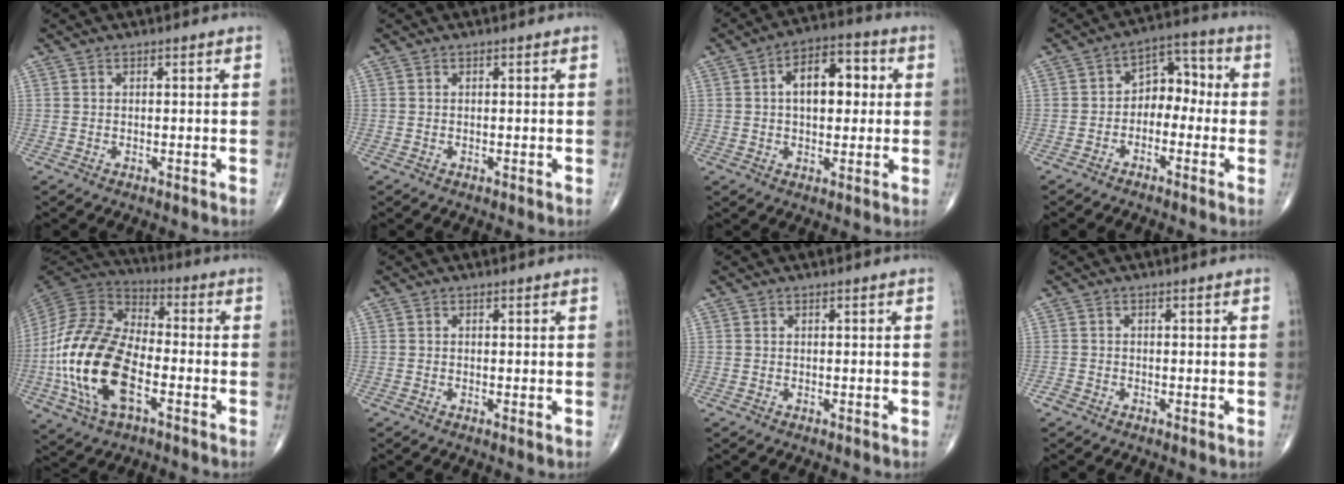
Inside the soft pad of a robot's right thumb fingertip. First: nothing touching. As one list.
[{"total": 0.0}, {"total": 9.1, "force": [1.5, 5.2, 7.4], "torque": [-0.095, 0.019, 0.018]}, {"total": 7.4, "force": [-1.3, 5.2, 5.1], "torque": [-0.044, 0.043, -0.038]}, {"total": 21.7, "force": [-5.6, 11.3, 17.7], "torque": [-0.362, 0.020, -0.107]}, {"total": 0.5, "force": [0.0, 0.1, 0.5], "torque": [-0.014, -0.003, -0.003]}, {"total": 0.0}, {"total": 1.0, "force": [-0.7, 0.6, 0.5], "torque": [-0.005, 0.000, -0.018]}]